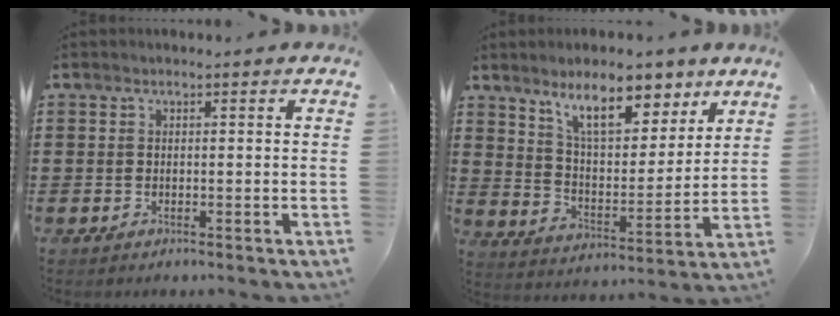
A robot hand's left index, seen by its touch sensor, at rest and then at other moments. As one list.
[{"total": 11.0, "force": [8.1, 3.9, 6.4], "torque": [-0.116, -0.029, 0.142]}]